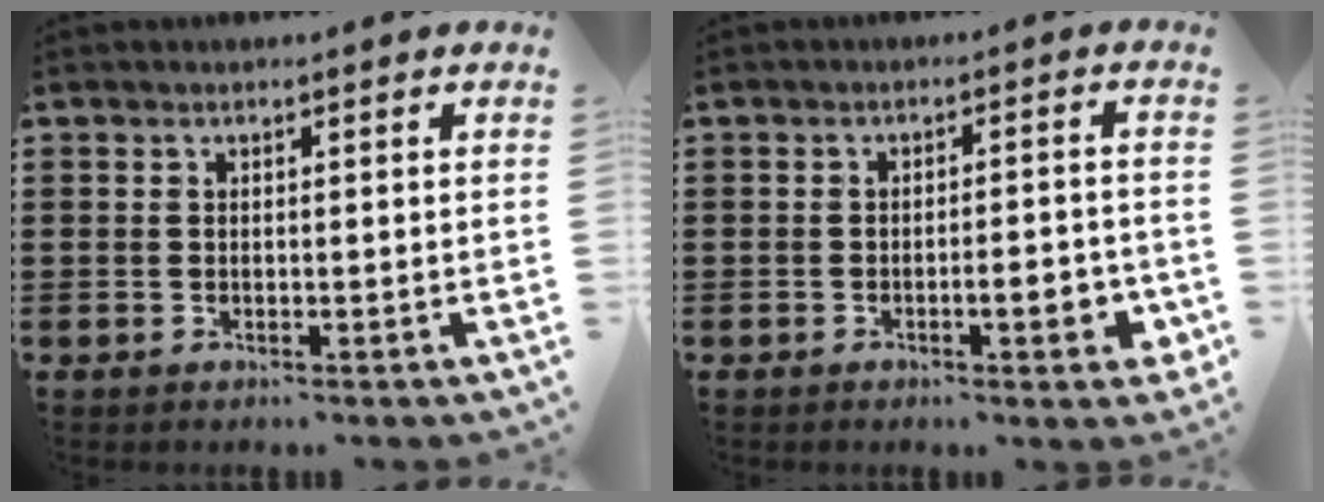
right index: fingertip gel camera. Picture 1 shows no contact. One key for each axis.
{"total": 4.1, "fx": -1.6, "fy": 0.9, "fz": 3.6, "tx": -0.050, "ty": -0.002, "tz": -0.029}